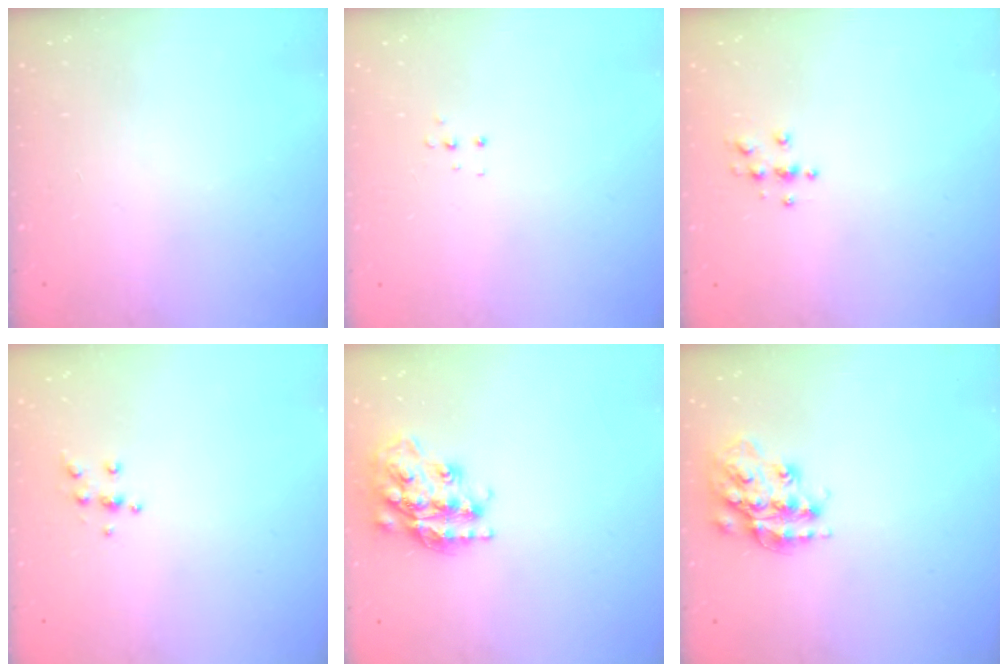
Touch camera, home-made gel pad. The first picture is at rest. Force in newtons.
{"total": 3.4, "press": 3.3, "slide": 0.8}
{"total": 3.9, "press": 3.8, "slide": 0.4}
{"total": 5.2, "press": 5.2, "slide": 0.6}
{"total": 18.6, "press": 18.5, "slide": 1.5}
{"total": 16.1, "press": 16.1, "slide": 1.2}